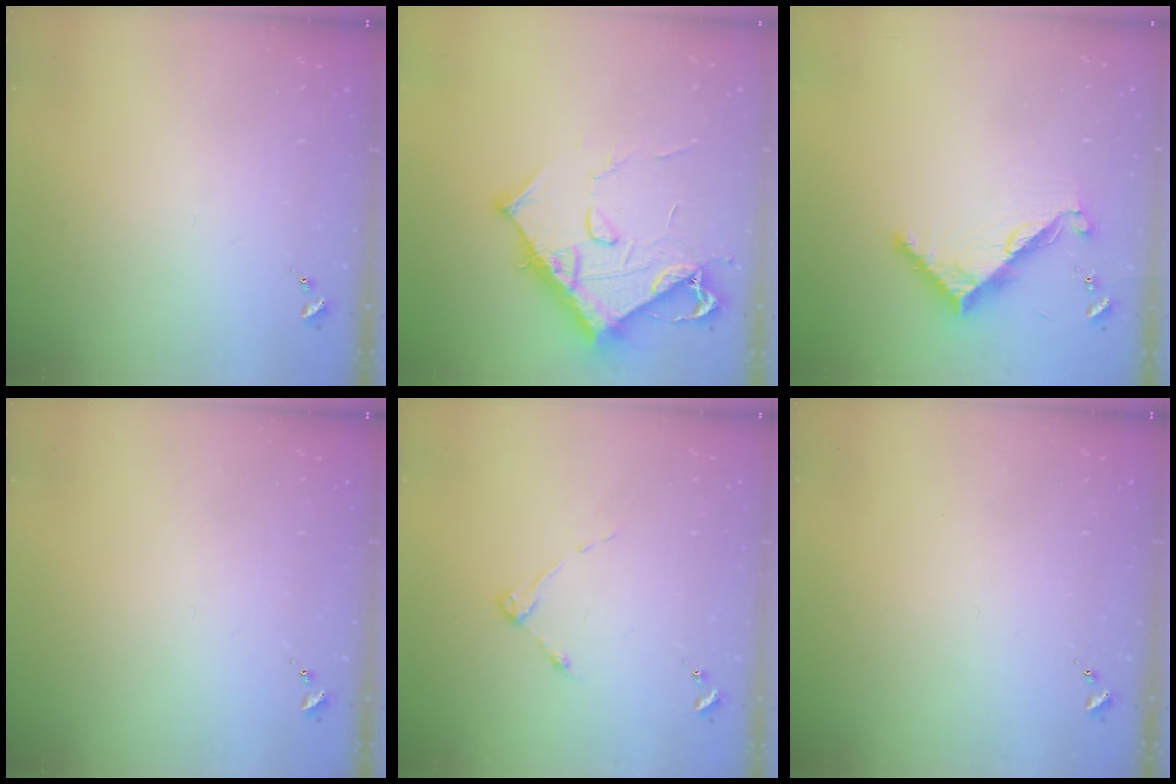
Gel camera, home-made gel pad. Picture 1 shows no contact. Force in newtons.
{"total": 13.1, "press": 13.1, "slide": 1.4}
{"total": 8.5, "press": 8.5, "slide": 0.6}
{"total": 0.0}
{"total": 3.7, "press": 3.7, "slide": 0.5}
{"total": 0.0}